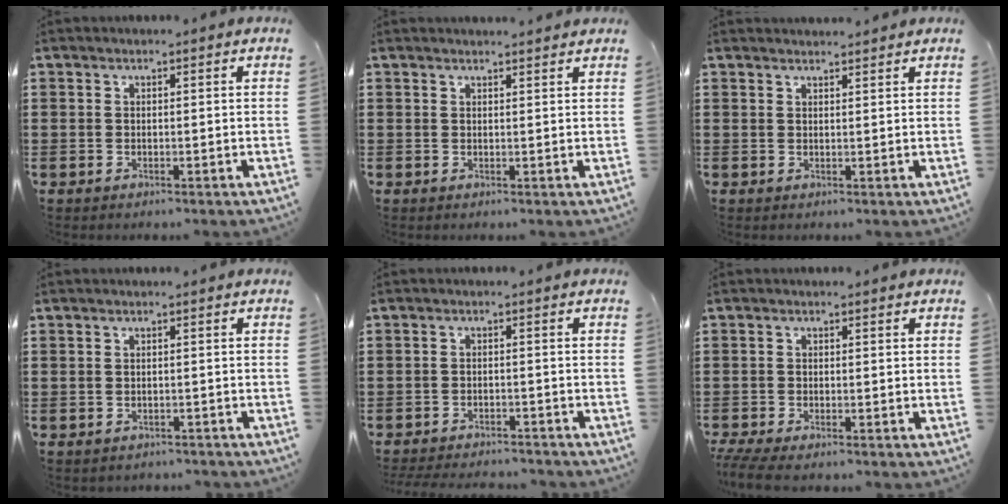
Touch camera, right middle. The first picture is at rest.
{"total": 1.1, "force": [1.0, -0.1, 0.2], "torque": [0.003, -0.004, 0.018]}
{"total": 1.4, "force": [1.4, -0.3, 0.1], "torque": [0.003, -0.008, 0.026]}
{"total": 0.9, "force": [-0.9, 0.0, 0.0], "torque": [-0.004, -0.003, -0.020]}
{"total": 3.0, "force": [-3.0, 0.0, 0.1], "torque": [-0.008, -0.006, -0.062]}
{"total": 2.3, "force": [-2.0, -0.1, 1.0], "torque": [-0.034, -0.011, -0.044]}